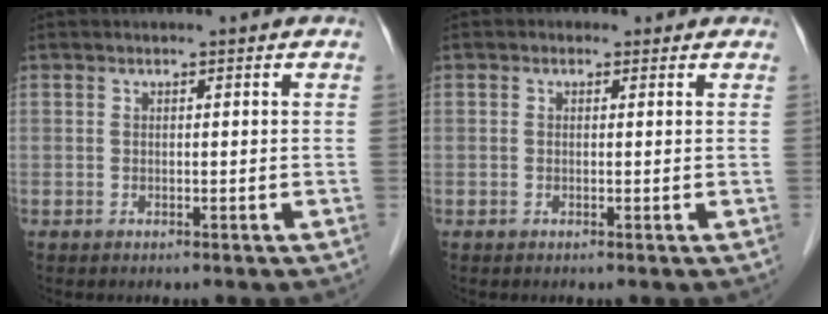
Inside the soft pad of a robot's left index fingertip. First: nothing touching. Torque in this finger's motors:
{"motor_torque": [1.04, -1.10, 0.10, 0.00]}